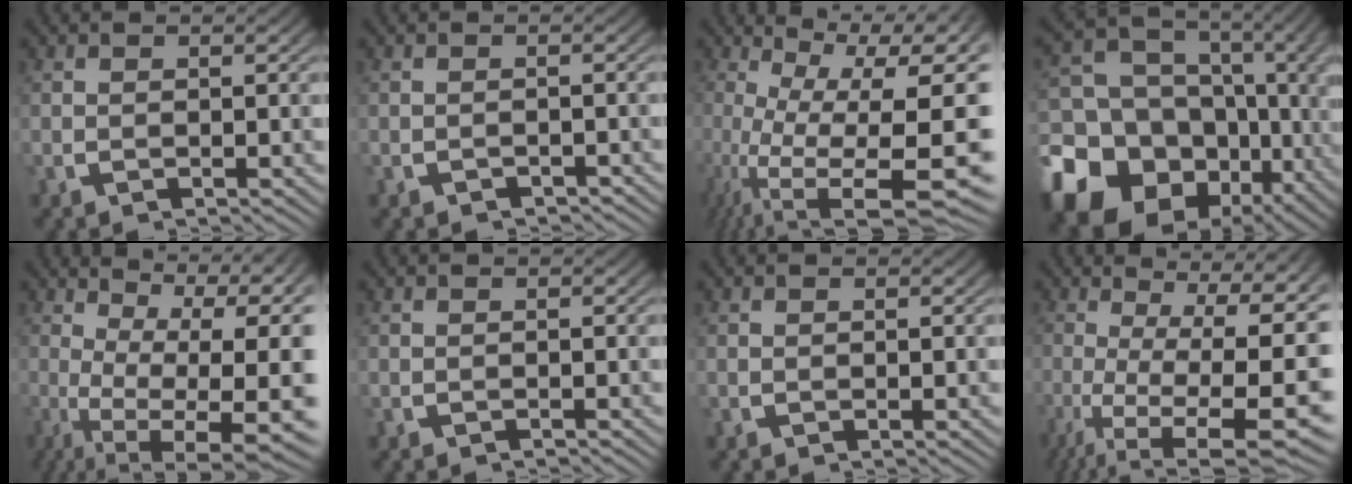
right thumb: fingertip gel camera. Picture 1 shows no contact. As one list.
[{"total": 2.1, "force": [-2.0, 0.4, 0.2], "torque": [-0.004, 0.000, -0.028]}, {"total": 16.0, "force": [-0.3, 10.0, 12.5], "torque": [-0.225, -0.049, 0.015]}, {"total": 22.0, "force": [-7.5, 17.2, 11.4], "torque": [-0.230, -0.090, -0.113]}, {"total": 14.6, "force": [-1.0, 8.7, 11.6], "torque": [-0.189, -0.057, 0.006]}, {"total": 0.7, "force": [-0.7, 0.1, 0.1], "torque": [-0.004, 0.000, -0.009]}, {"total": 0.0}, {"total": 14.2, "force": [-2.4, 8.4, 11.2], "torque": [-0.185, -0.057, -0.013]}]